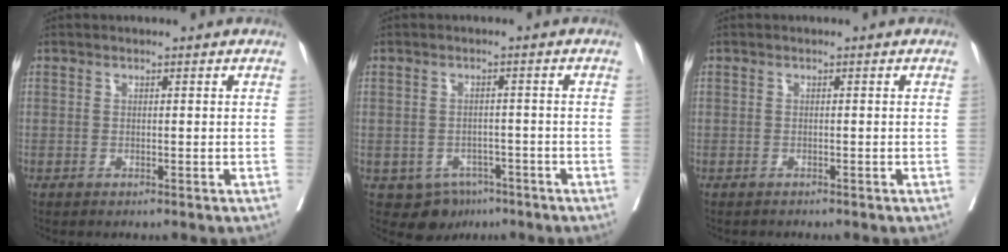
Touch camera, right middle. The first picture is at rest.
{"total": 5.1, "force": [-3.1, 3.8, 1.4], "torque": [-0.009, 0.007, -0.038]}
{"total": 0.9, "force": [-0.8, 0.3, 0.0], "torque": [-0.006, 0.000, -0.015]}